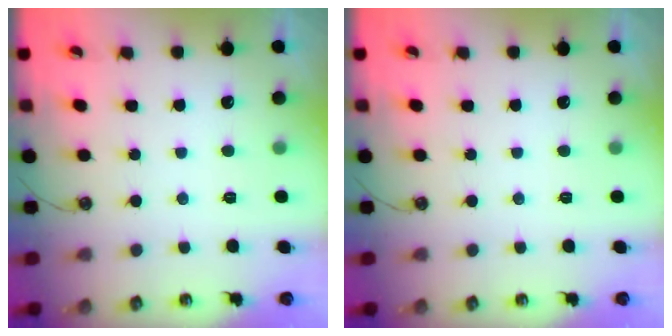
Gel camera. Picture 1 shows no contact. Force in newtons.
{"total": 0.0}